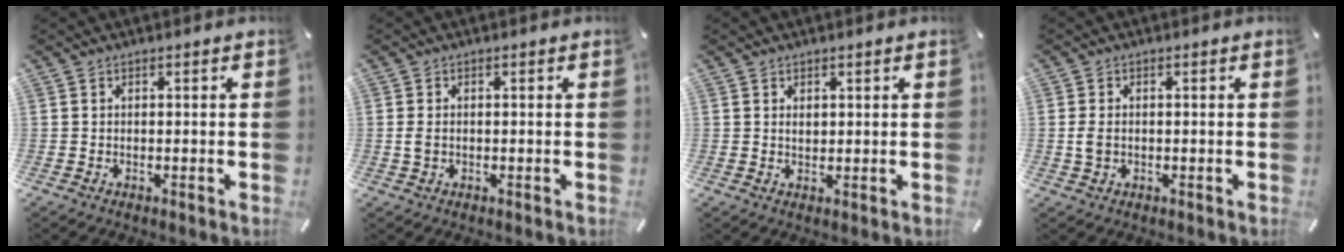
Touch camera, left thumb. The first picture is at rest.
{"total": 2.1, "force": [-0.1, 1.3, 1.6], "torque": [-0.032, 0.004, -0.002]}
{"total": 1.5, "force": [0.7, 1.0, 0.9], "torque": [-0.020, 0.002, 0.013]}
{"total": 2.9, "force": [-0.1, 1.9, 2.1], "torque": [-0.048, 0.002, -0.004]}